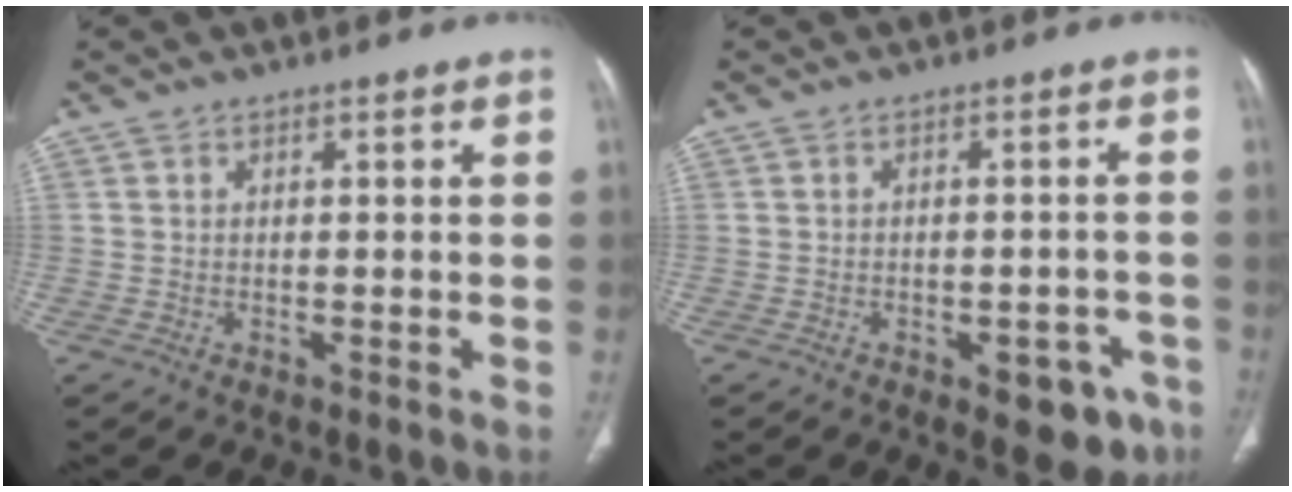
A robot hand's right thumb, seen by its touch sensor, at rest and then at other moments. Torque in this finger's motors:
{"motor_torque": [1.63, 0.38, -0.16, 0.06, 0.09]}